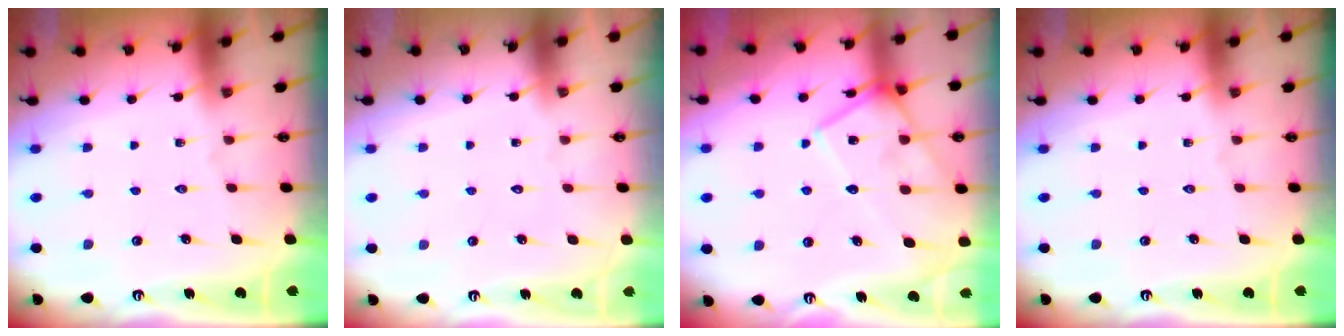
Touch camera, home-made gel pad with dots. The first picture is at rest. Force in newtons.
{"total": 1.5, "press": 1.5, "slide": 0.0}
{"total": 13.5, "press": 13.5, "slide": 1.2}
{"total": 0.0}